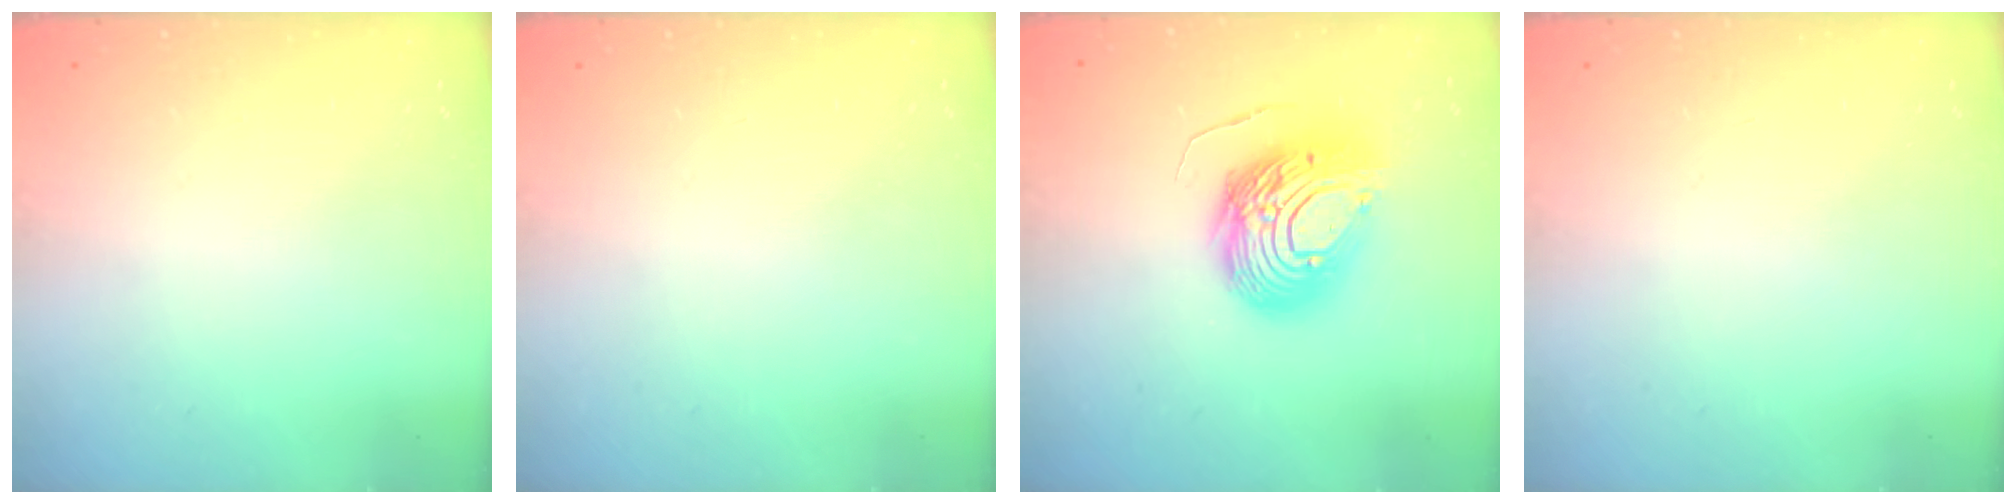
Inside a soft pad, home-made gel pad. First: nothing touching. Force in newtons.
{"total": 0.0}
{"total": 16.1, "press": 16.1, "slide": 1.4}
{"total": 0.0}